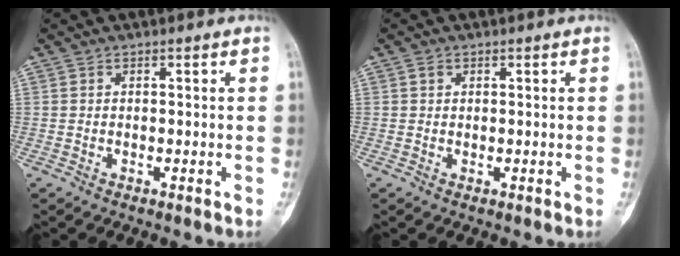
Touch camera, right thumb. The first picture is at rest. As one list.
[{"total": 0.8, "force": [0.4, 0.6, 0.2], "torque": [-0.001, -0.001, 0.006]}]